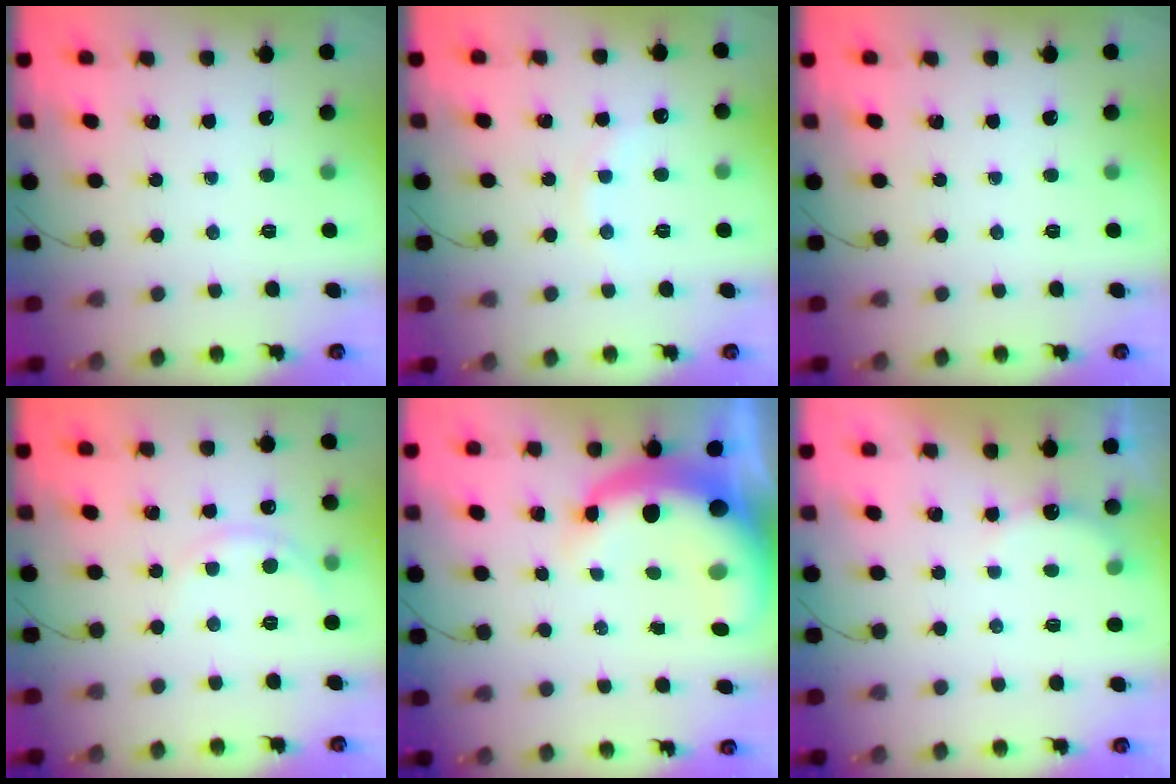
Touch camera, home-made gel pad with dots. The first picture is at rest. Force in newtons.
{"total": 4.5, "press": 4.3, "slide": 1.3}
{"total": 0.0}
{"total": 3.2, "press": 3.1, "slide": 1.0}
{"total": 10.7, "press": 10.4, "slide": 2.4}
{"total": 4.6, "press": 4.5, "slide": 1.0}